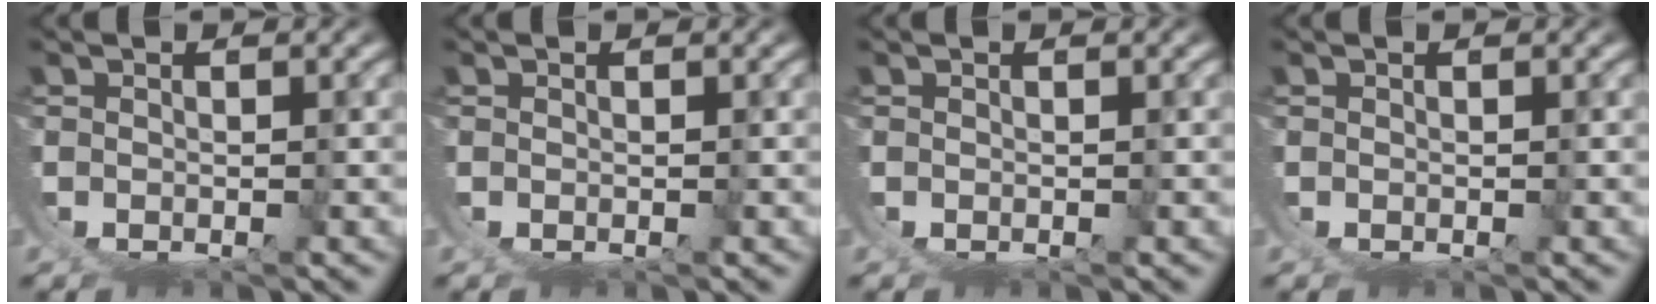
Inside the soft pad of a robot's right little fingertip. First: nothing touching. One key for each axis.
{"total": 0.0}
{"total": 0.0}
{"total": 0.0}